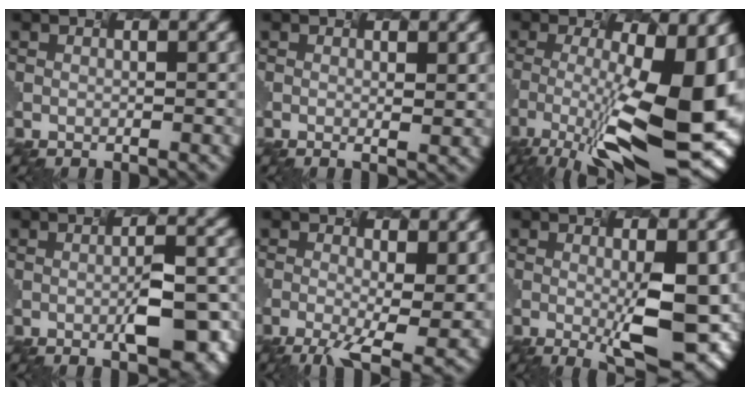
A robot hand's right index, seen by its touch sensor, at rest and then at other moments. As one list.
[{"total": 0.8, "force": [-0.2, -0.4, 0.6], "torque": [-0.020, -0.005, 0.010]}, {"total": 12.3, "force": [-4.3, 2.5, 11.3], "torque": [-0.195, -0.017, -0.047]}, {"total": 5.5, "force": [-1.9, 0.9, 5.1], "torque": [-0.093, -0.020, 0.002]}, {"total": 6.0, "force": [-2.0, 1.0, 5.6], "torque": [-0.102, -0.025, 0.000]}, {"total": 5.4, "force": [-1.2, 0.4, 5.3], "torque": [-0.096, -0.019, 0.010]}]